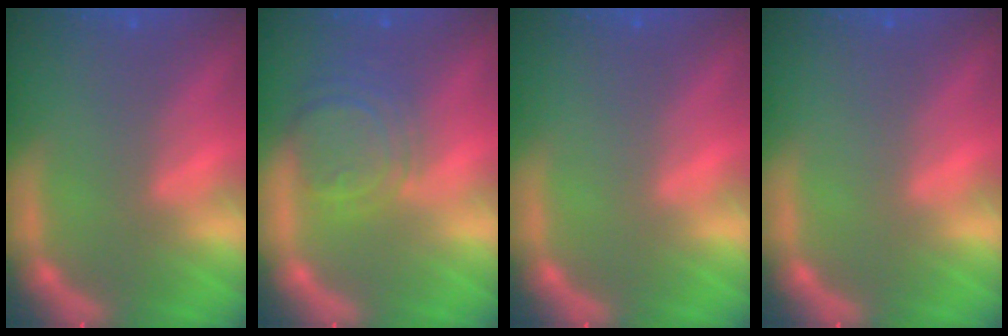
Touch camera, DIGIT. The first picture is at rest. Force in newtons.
{"total": 6.0}
{"total": 0.0}
{"total": 0.0}